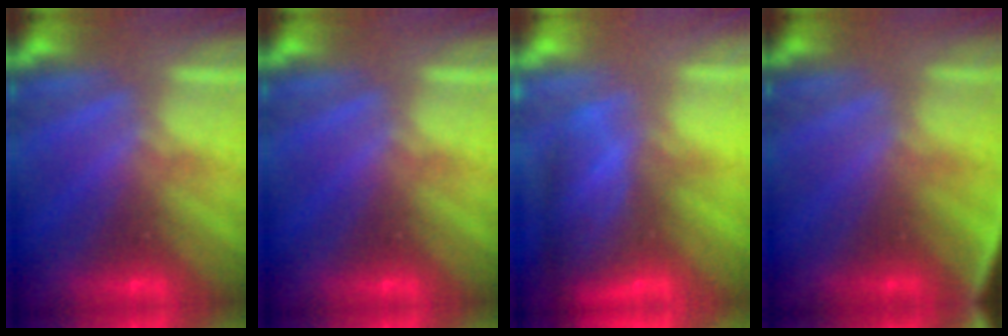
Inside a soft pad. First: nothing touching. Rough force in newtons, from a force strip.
{"total": 0.0}
{"total": 7.8}
{"total": 2.7}